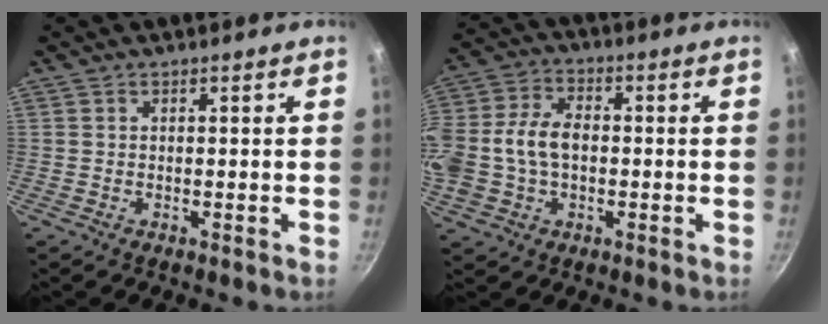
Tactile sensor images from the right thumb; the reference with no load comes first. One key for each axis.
{"total": 13.9, "fx": -0.9, "fy": 9.8, "fz": 9.9, "tx": -0.202, "ty": 0.033, "tz": -0.024}